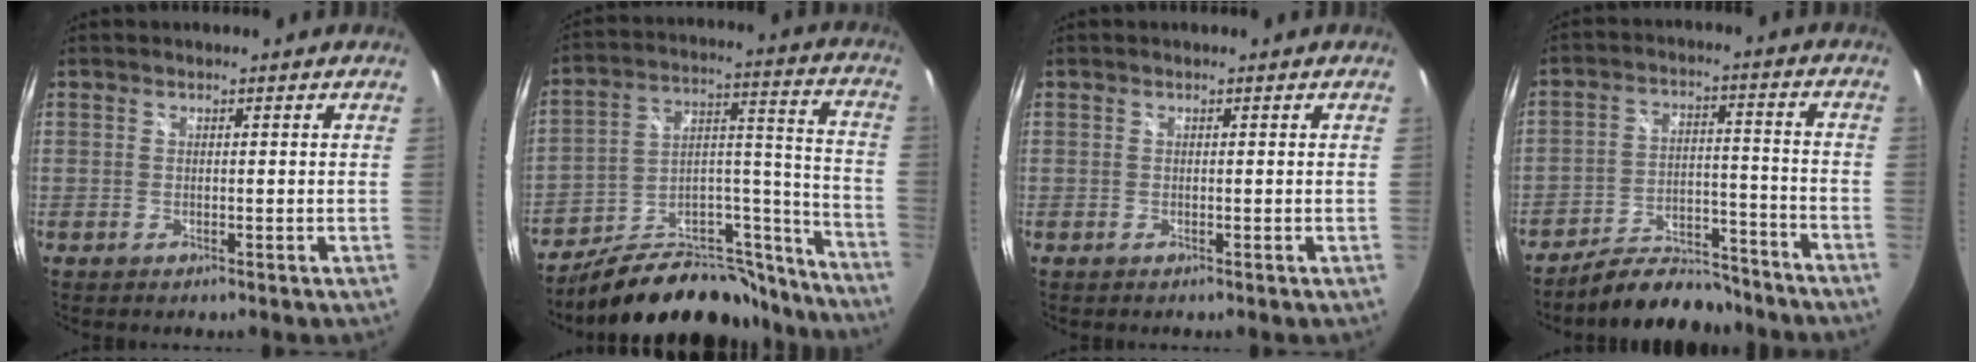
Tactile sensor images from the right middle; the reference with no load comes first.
{"total": 24.6, "force": [-20.4, 9.5, 9.8], "torque": [-0.122, 0.074, -0.289]}
{"total": 0.0}
{"total": 12.0, "force": [-11.0, 3.6, 3.3], "torque": [-0.068, 0.019, -0.159]}